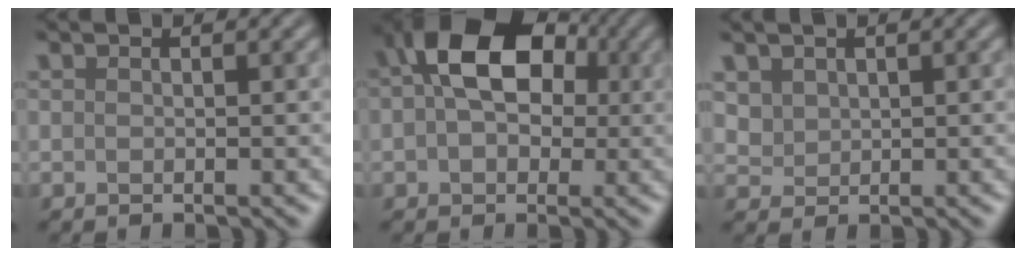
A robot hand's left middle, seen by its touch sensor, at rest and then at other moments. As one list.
[{"total": 10.5, "force": [2.1, 7.0, 7.6], "torque": [-0.113, 0.027, 0.019]}, {"total": 1.5, "force": [0.8, 1.2, 0.4], "torque": [-0.016, -0.012, 0.029]}]